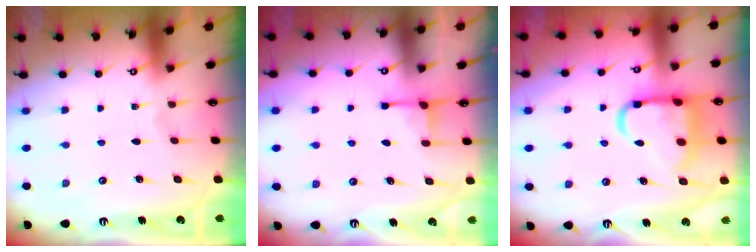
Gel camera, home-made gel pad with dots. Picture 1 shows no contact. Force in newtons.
{"total": 2.5, "press": 2.5, "slide": 0.5}
{"total": 14.0, "press": 13.9, "slide": 1.6}